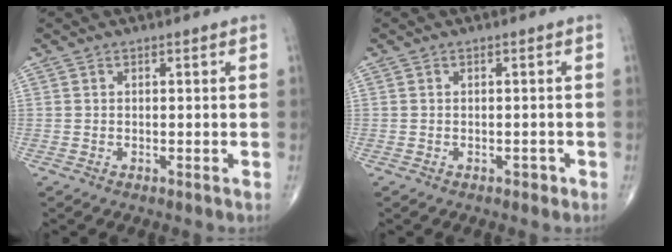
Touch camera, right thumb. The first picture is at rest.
{"total": 1.5, "force": [-0.8, 1.0, 0.8], "torque": [-0.006, 0.003, -0.009]}